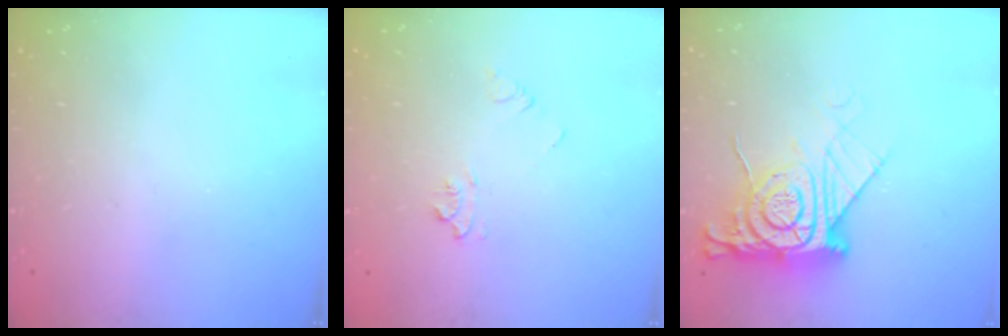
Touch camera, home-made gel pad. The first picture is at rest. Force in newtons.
{"total": 5.0, "press": 4.9, "slide": 0.6}
{"total": 14.5, "press": 14.4, "slide": 1.2}